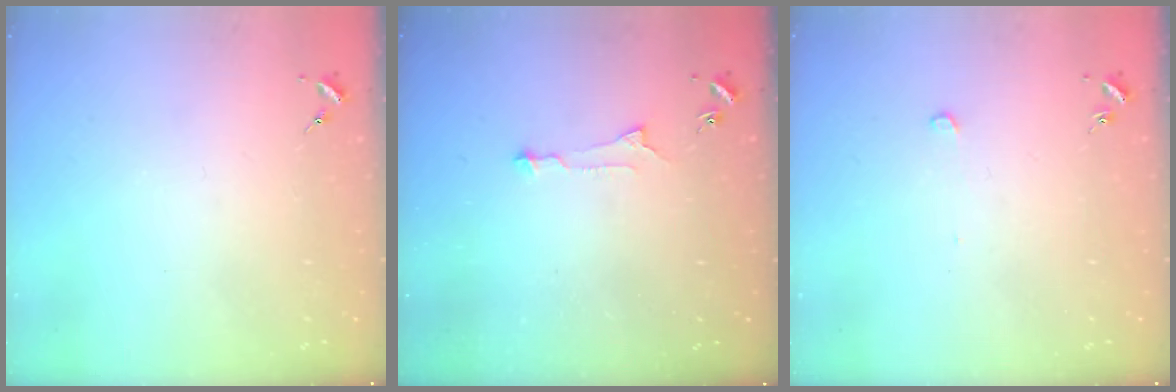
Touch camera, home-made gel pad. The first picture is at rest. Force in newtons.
{"total": 5.1, "press": 5.1, "slide": 0.3}
{"total": 2.8, "press": 2.8, "slide": 0.1}